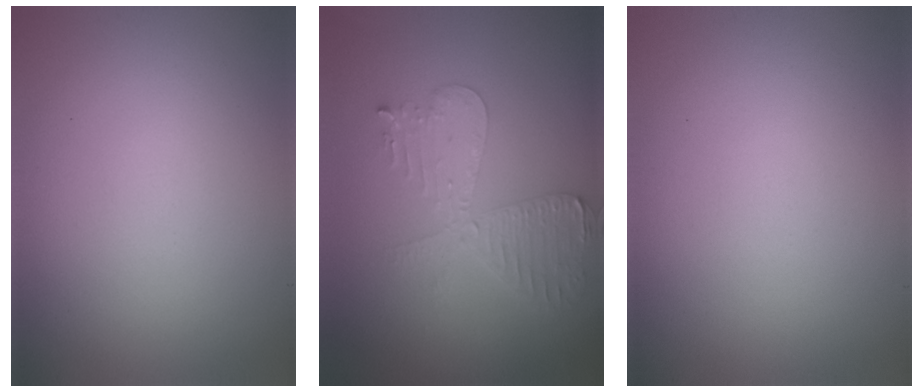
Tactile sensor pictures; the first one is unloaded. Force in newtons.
{"total": 4.2, "press": 3.6, "slide": 2.0}
{"total": 0.0}